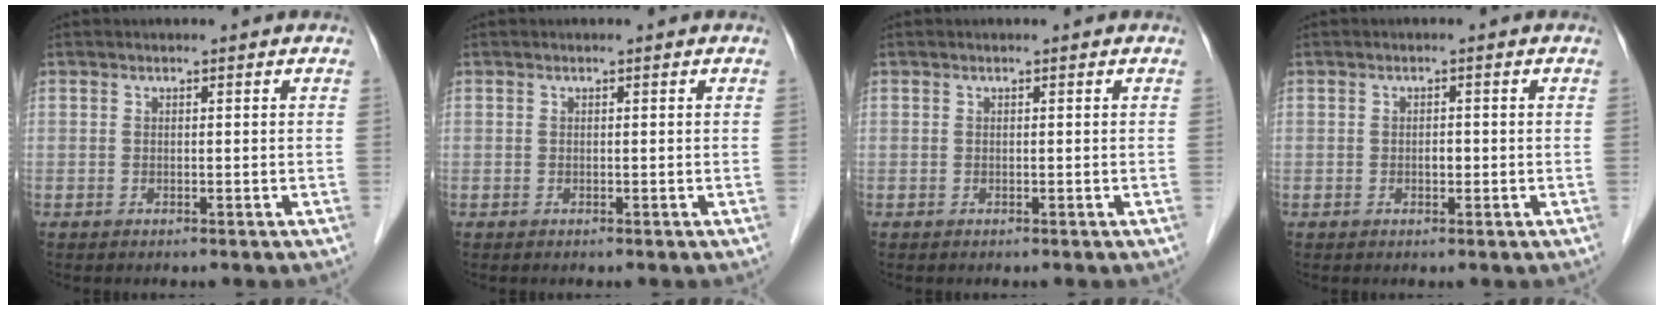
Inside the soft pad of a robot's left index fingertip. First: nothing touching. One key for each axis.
{"total": 0.0}
{"total": 0.0}
{"total": 1.1, "fx": -0.4, "fy": 0.6, "fz": 0.8, "tx": -0.014, "ty": -0.002, "tz": -0.008}